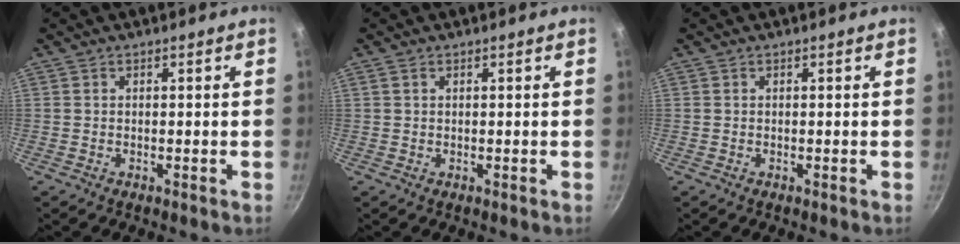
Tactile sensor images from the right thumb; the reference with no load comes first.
{"total": 0.6, "force": [0.4, 0.3, 0.4], "torque": [-0.006, 0.001, 0.008]}
{"total": 0.0}